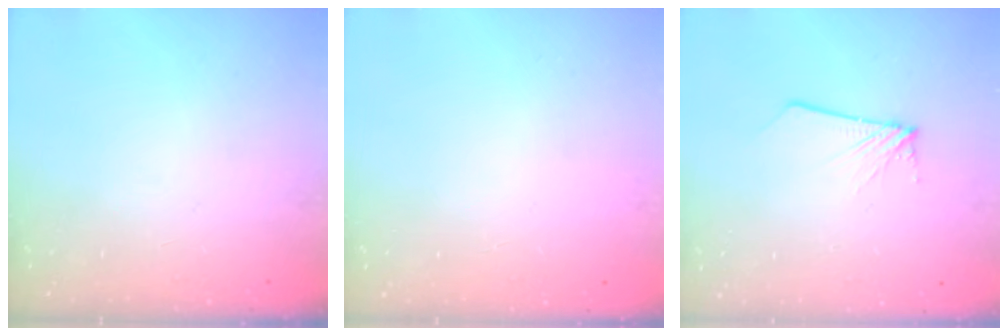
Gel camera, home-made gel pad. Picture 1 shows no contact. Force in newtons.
{"total": 0.0}
{"total": 2.1, "press": 2.1, "slide": 0.2}